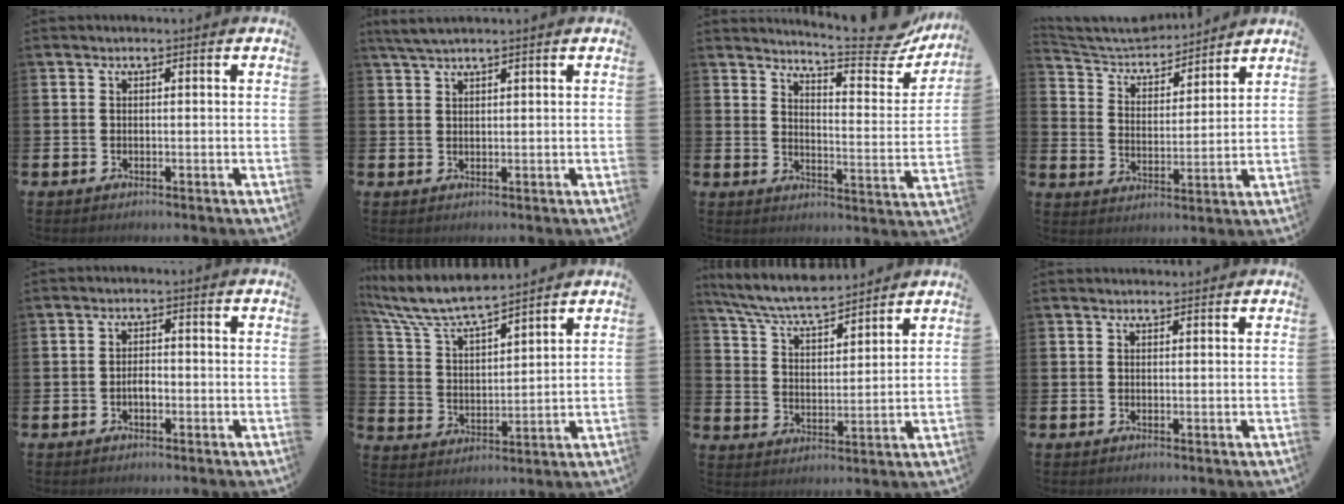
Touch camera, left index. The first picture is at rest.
{"total": 2.5, "force": [2.2, 0.3, 1.2], "torque": [-0.032, 0.005, 0.043]}
{"total": 8.3, "force": [7.8, 0.6, 2.8], "torque": [-0.043, -0.069, 0.130]}
{"total": 5.8, "force": [5.5, 1.5, 0.8], "torque": [-0.050, -0.040, 0.093]}
{"total": 1.7, "force": [-0.5, 0.9, 1.4], "torque": [-0.013, -0.001, -0.013]}
{"total": 7.9, "force": [7.3, 1.0, 2.7], "torque": [-0.087, -0.041, 0.130]}
{"total": 7.0, "force": [6.6, 0.8, 2.2], "torque": [-0.072, -0.036, 0.117]}
{"total": 0.9, "force": [0.9, 0.2, 0.2], "torque": [0.007, -0.002, 0.013]}